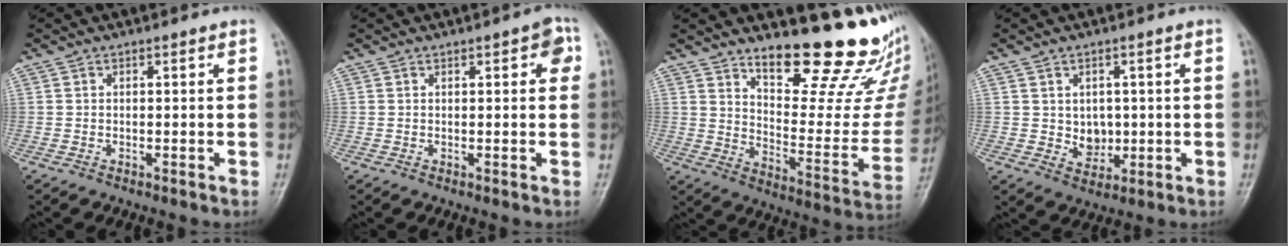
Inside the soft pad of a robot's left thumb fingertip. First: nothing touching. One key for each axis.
{"total": 3.4, "fx": 1.3, "fy": 1.4, "fz": 2.8, "tx": -0.022, "ty": 0.002, "tz": 0.010}
{"total": 21.7, "fx": 17.6, "fy": 6.4, "fz": 10.8, "tx": -0.100, "ty": -0.147, "tz": 0.245}
{"total": 4.6, "fx": 0.4, "fy": 3.7, "fz": 2.6, "tx": -0.018, "ty": -0.007, "tz": 0.016}